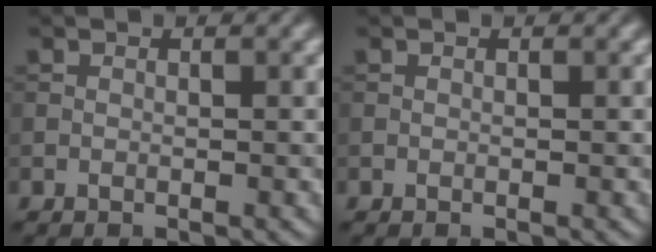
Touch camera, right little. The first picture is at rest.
{"total": 0.0}